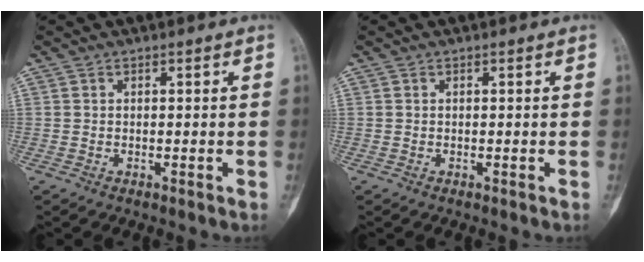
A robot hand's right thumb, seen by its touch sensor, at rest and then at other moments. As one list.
[{"total": 0.0}]